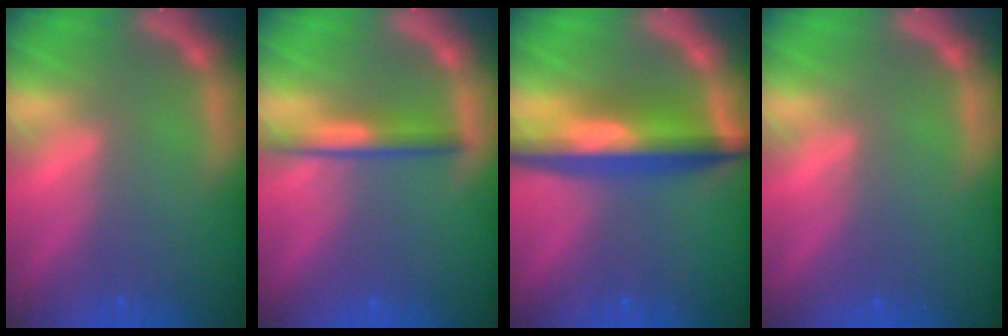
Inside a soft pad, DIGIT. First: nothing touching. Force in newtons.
{"total": 3.0}
{"total": 7.6}
{"total": 0.0}